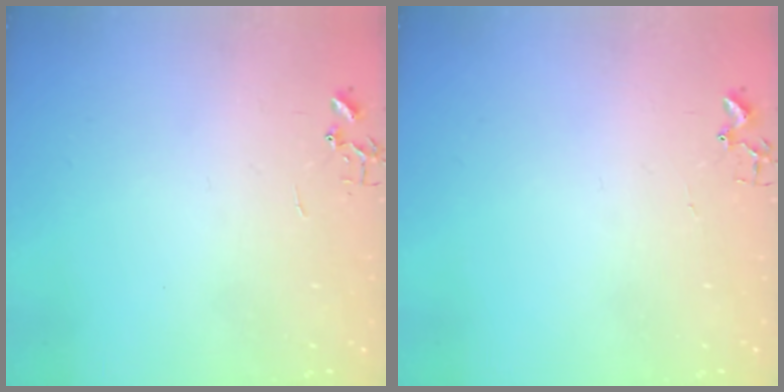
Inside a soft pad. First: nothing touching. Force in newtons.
{"total": 1.8, "press": 1.8, "slide": 0.2}